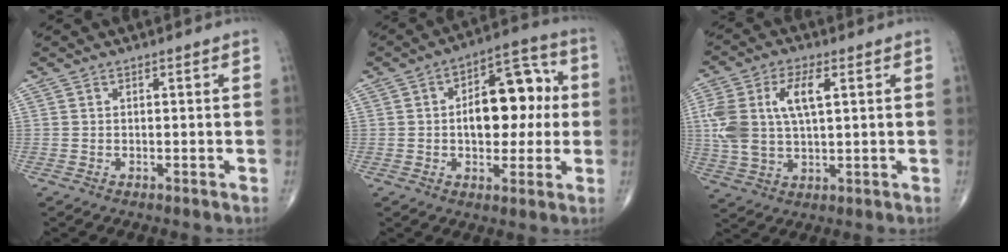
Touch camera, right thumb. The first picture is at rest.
{"total": 14.8, "force": [0.9, 8.4, 12.1], "torque": [-0.133, 0.030, 0.009]}
{"total": 12.7, "force": [2.8, 6.3, 10.7], "torque": [-0.235, 0.010, 0.059]}